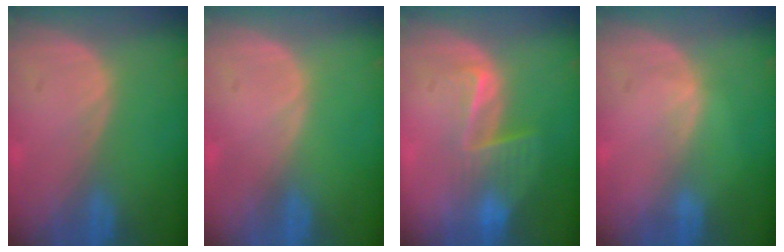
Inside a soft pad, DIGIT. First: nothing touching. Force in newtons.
{"total": 0.0}
{"total": 6.6, "press": 5.6, "slide": 3.5}
{"total": 0.6, "press": 0.5, "slide": 0.2}